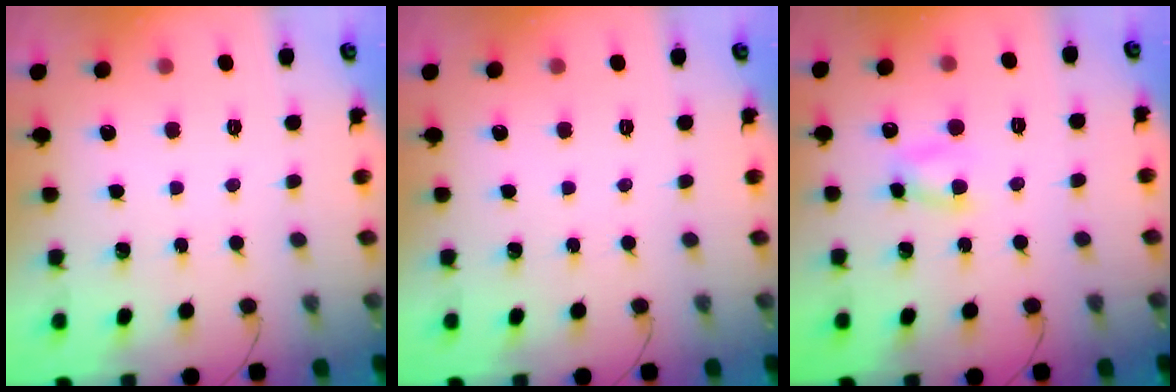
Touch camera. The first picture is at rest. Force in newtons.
{"total": 0.0}
{"total": 4.2, "press": 4.1, "slide": 1.0}